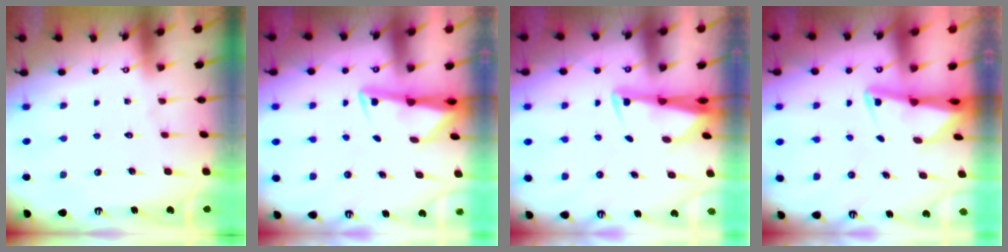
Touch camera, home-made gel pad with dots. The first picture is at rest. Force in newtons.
{"total": 2.8, "press": 2.7, "slide": 0.6}
{"total": 2.9, "press": 2.8, "slide": 0.9}
{"total": 2.5, "press": 2.5, "slide": 0.5}